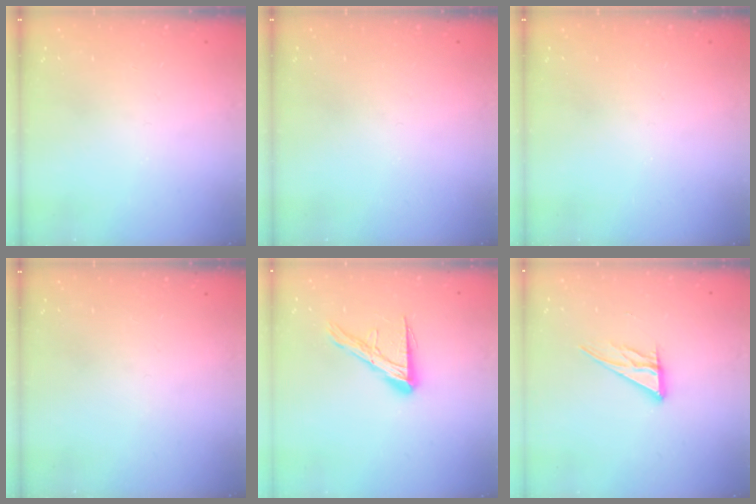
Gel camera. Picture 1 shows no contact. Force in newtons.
{"total": 0.0}
{"total": 0.0}
{"total": 0.0}
{"total": 12.0, "press": 12.0, "slide": 0.9}
{"total": 10.2, "press": 10.1, "slide": 0.9}